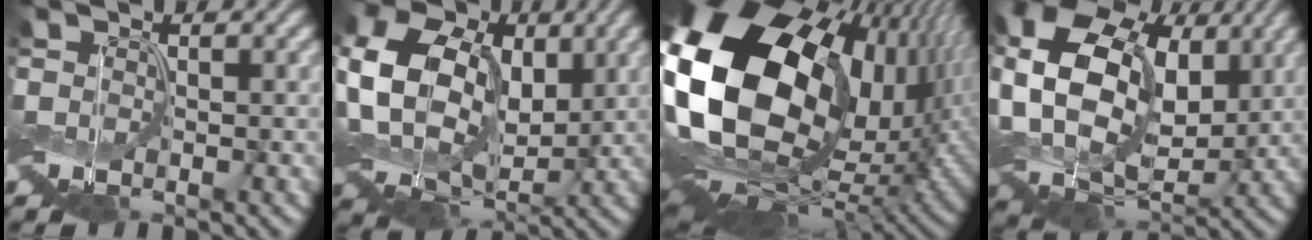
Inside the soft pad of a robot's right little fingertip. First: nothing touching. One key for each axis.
{"total": 12.7, "fx": 2.0, "fy": 9.5, "fz": 8.2, "tx": -0.185, "ty": 0.019, "tz": 0.034}
{"total": 20.4, "fx": 2.5, "fy": 13.8, "fz": 14.8, "tx": -0.328, "ty": -0.010, "tz": 0.056}
{"total": 14.5, "fx": 2.4, "fy": 10.6, "fz": 9.6, "tx": -0.193, "ty": 0.020, "tz": 0.049}